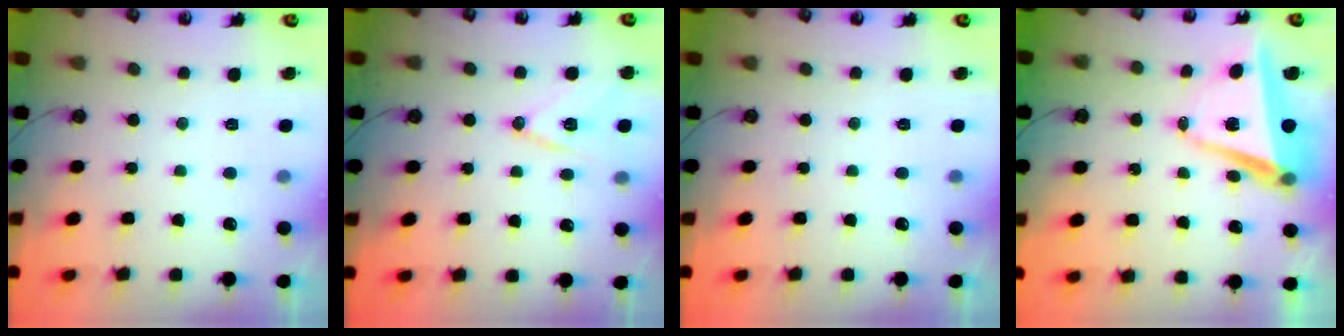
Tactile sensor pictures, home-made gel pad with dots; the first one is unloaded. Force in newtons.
{"total": 12.3, "press": 11.8, "slide": 3.2}
{"total": 0.0}
{"total": 7.6, "press": 6.5, "slide": 4.0}